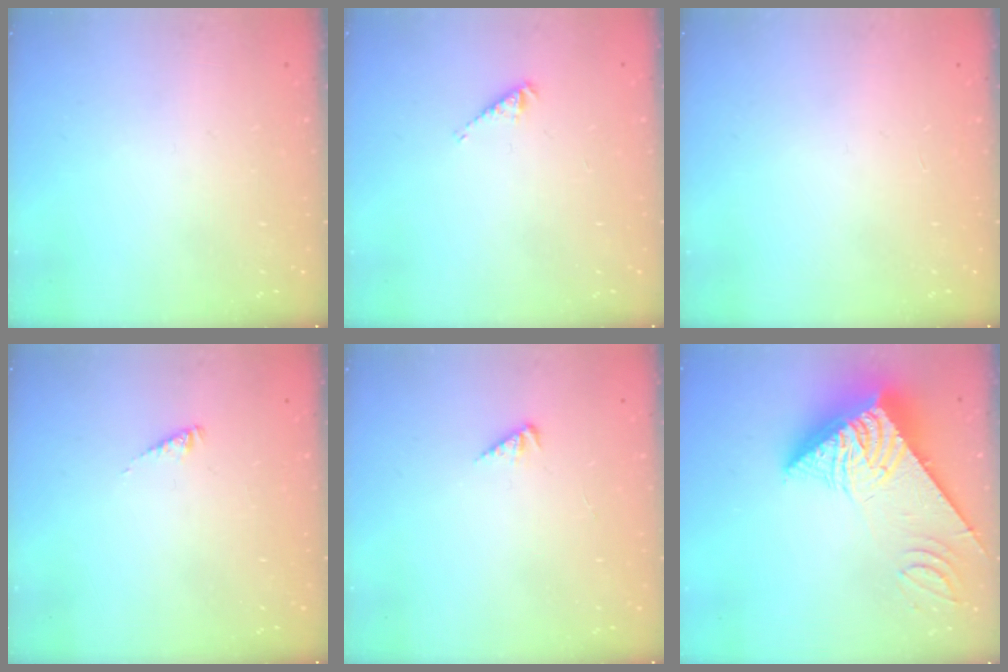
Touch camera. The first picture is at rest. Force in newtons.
{"total": 2.9, "press": 2.9, "slide": 0.4}
{"total": 0.0}
{"total": 1.4, "press": 1.4, "slide": 0.2}
{"total": 2.8, "press": 2.8, "slide": 0.6}
{"total": 14.3, "press": 14.2, "slide": 1.5}